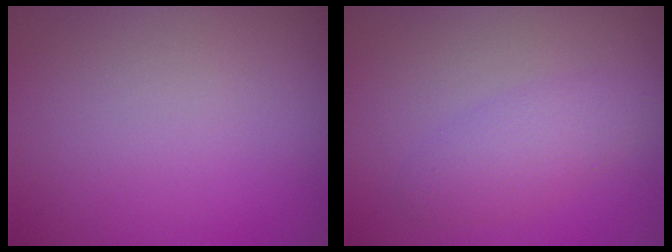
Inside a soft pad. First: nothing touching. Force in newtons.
{"total": 2.4, "press": 2.4, "slide": 0.1}